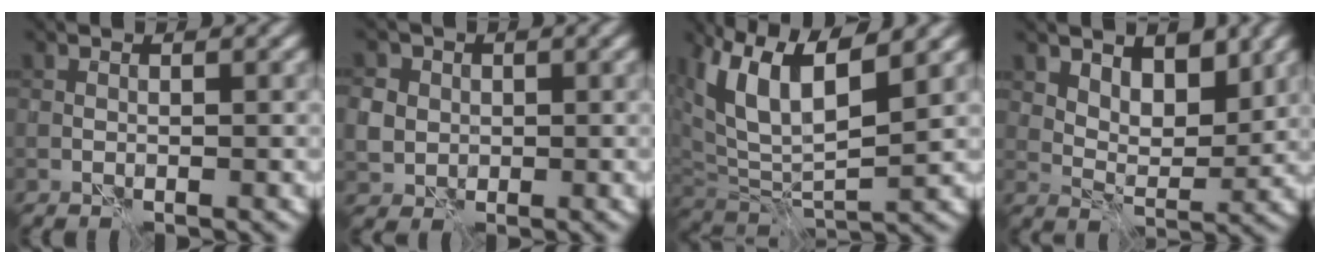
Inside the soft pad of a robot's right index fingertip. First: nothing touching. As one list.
[{"total": 4.4, "force": [0.8, 4.1, 1.6], "torque": [-0.040, 0.015, 0.007]}, {"total": 9.3, "force": [5.1, 3.4, 7.0], "torque": [-0.147, 0.008, 0.093]}, {"total": 4.2, "force": [2.7, 2.3, 2.3], "torque": [-0.040, -0.018, 0.045]}]